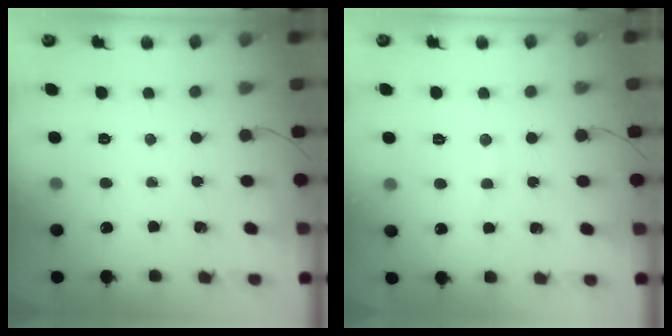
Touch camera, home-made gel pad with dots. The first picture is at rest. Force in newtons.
{"total": 5.9, "press": 5.7, "slide": 1.6}